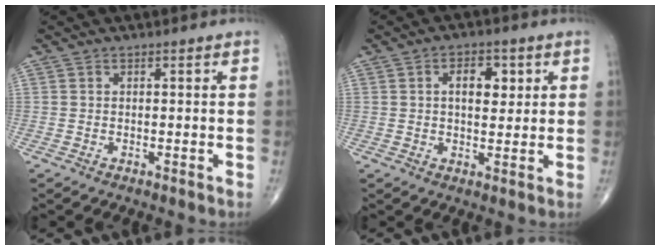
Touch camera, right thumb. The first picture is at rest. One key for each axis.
{"total": 6.2, "fx": 1.7, "fy": 3.5, "fz": 4.8, "tx": -0.051, "ty": -0.004, "tz": 0.024}